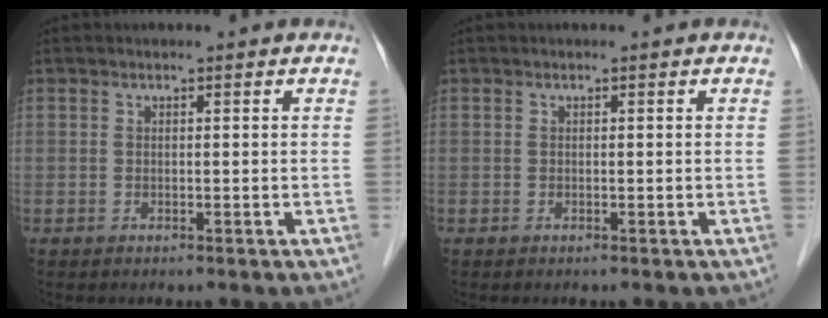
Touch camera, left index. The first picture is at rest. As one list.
[{"total": 0.0}]